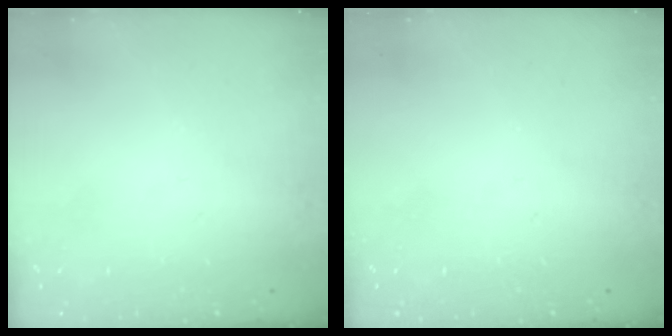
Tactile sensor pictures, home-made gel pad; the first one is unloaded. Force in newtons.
{"total": 0.0}